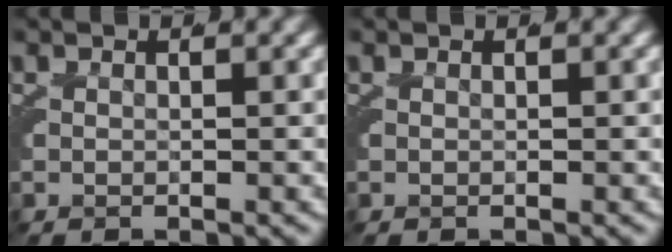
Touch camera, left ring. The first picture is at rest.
{"total": 0.0}